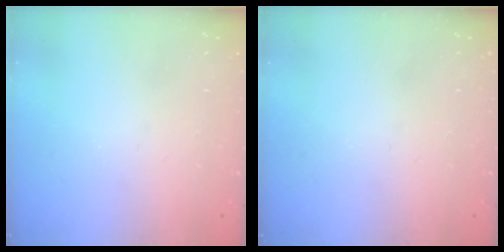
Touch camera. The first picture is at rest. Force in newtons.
{"total": 0.0}